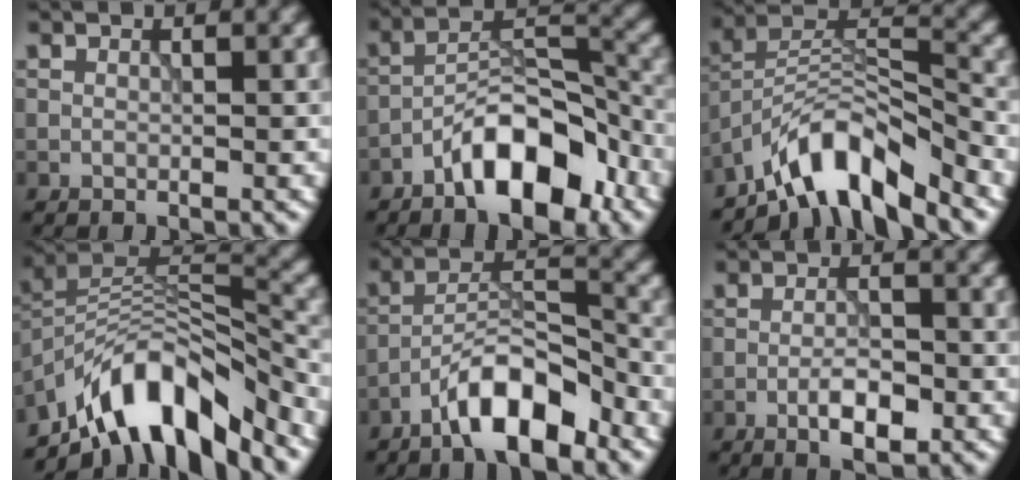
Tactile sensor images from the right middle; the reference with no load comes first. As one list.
[{"total": 8.9, "force": [-5.3, 3.4, 6.3], "torque": [-0.087, 0.022, -0.097]}, {"total": 7.9, "force": [-6.0, 2.3, 4.5], "torque": [-0.066, 0.006, -0.117]}, {"total": 10.0, "force": [-7.0, 3.7, 6.1], "torque": [-0.083, 0.009, -0.132]}, {"total": 7.2, "force": [-4.7, 2.2, 5.0], "torque": [-0.079, 0.017, -0.086]}, {"total": 3.5, "force": [-1.6, 1.0, 2.9], "torque": [-0.051, 0.003, -0.029]}]